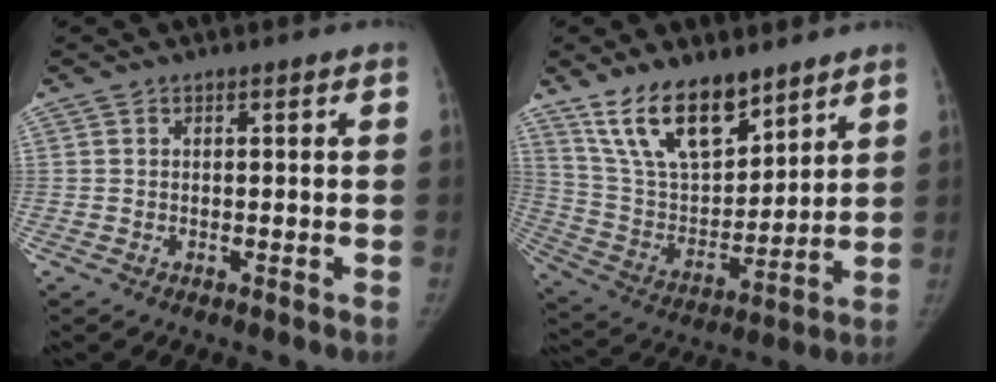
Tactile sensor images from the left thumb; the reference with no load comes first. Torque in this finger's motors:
{"motor_torque": [1.11, -0.74, 1.41, -1.35, 0.26]}